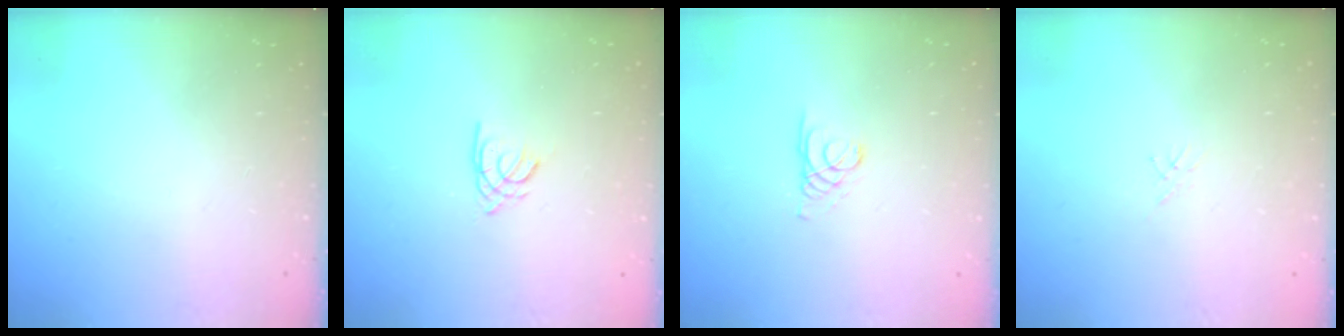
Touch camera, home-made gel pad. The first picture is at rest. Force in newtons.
{"total": 2.4, "press": 2.4, "slide": 0.1}
{"total": 1.5, "press": 1.5, "slide": 0.1}
{"total": 1.3, "press": 1.2, "slide": 0.4}